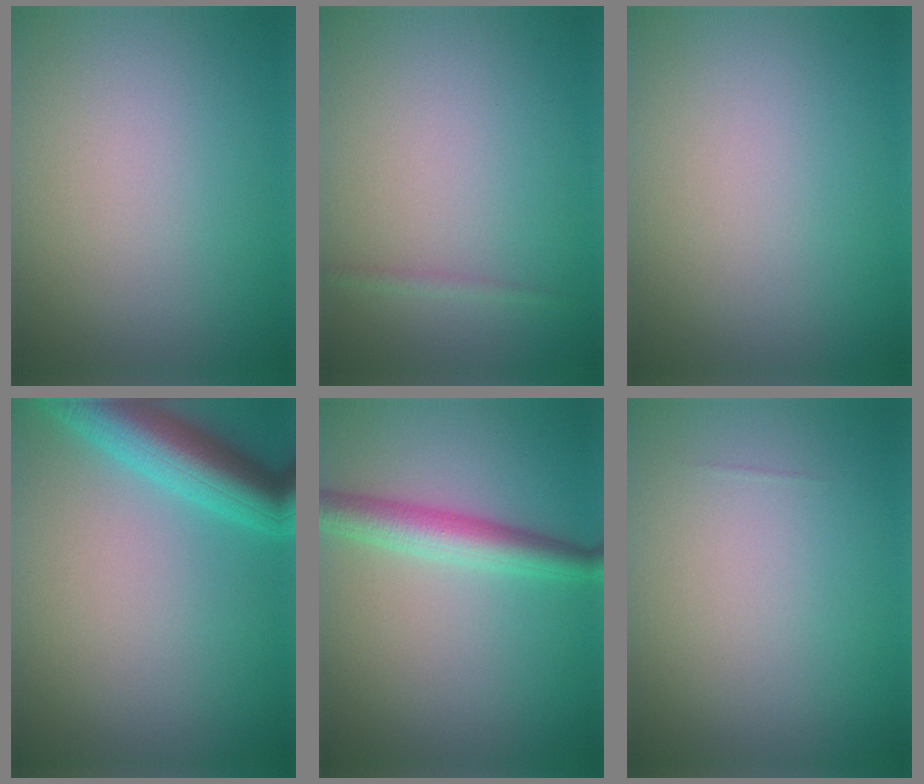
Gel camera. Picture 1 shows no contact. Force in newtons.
{"total": 0.8, "press": 0.8, "slide": 0.0}
{"total": 0.0}
{"total": 6.7, "press": 6.7, "slide": 0.3}
{"total": 4.0, "press": 4.0, "slide": 0.1}
{"total": 0.0}